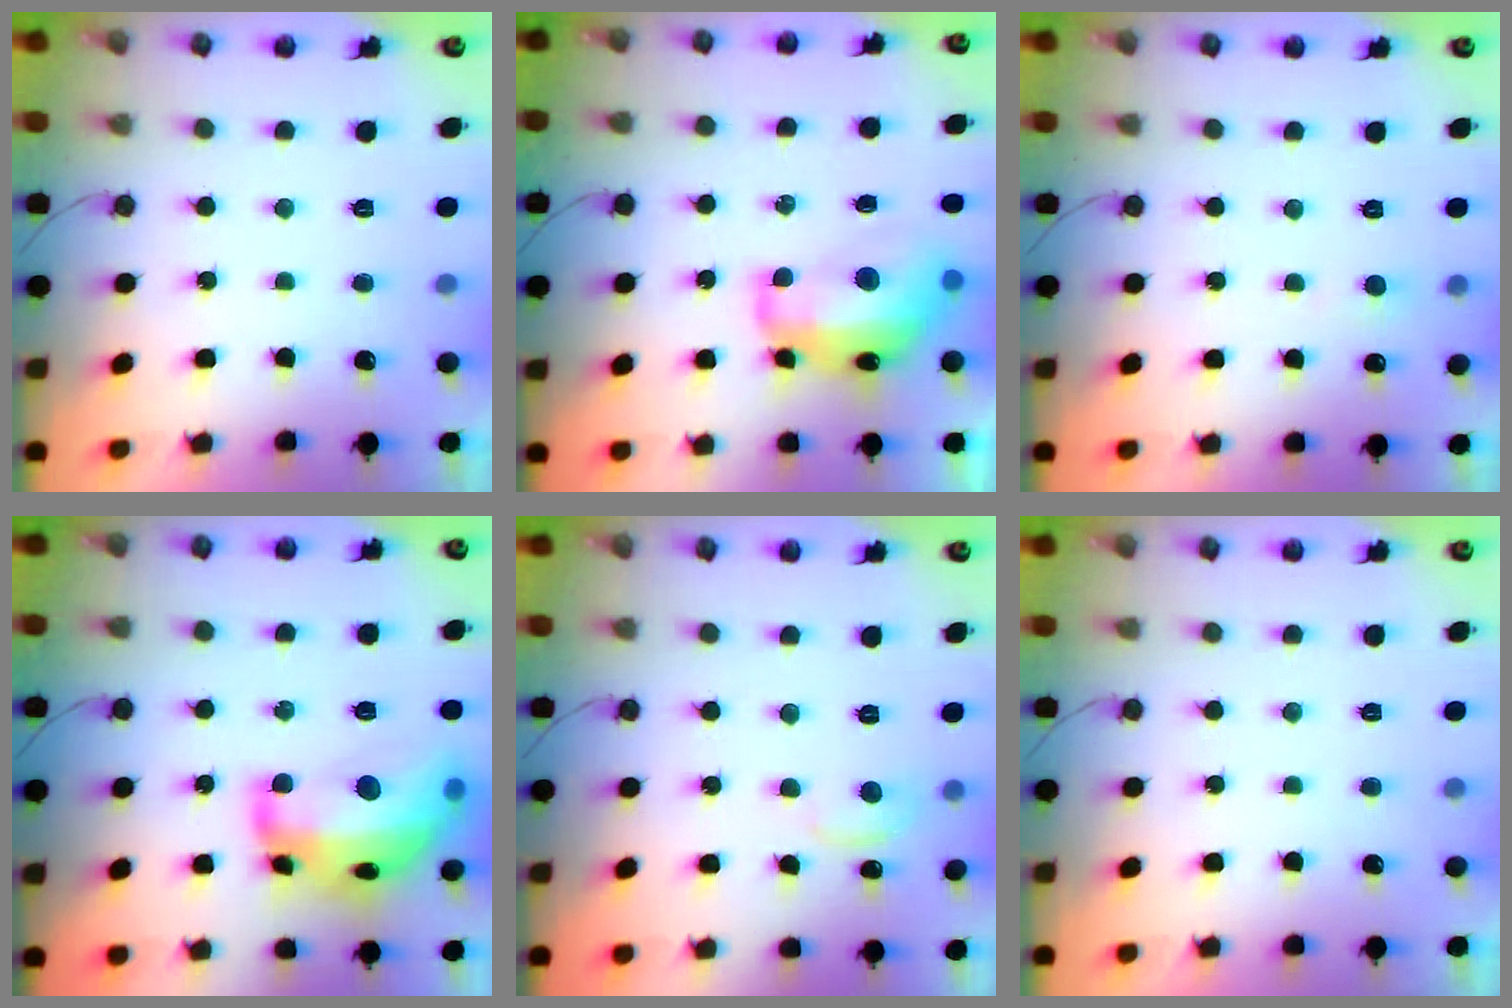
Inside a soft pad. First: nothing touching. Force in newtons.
{"total": 14.1, "press": 14.0, "slide": 1.5}
{"total": 4.5, "press": 4.5, "slide": 0.6}
{"total": 21.0, "press": 21.0, "slide": 1.4}
{"total": 4.2, "press": 4.2, "slide": 0.6}
{"total": 0.0}